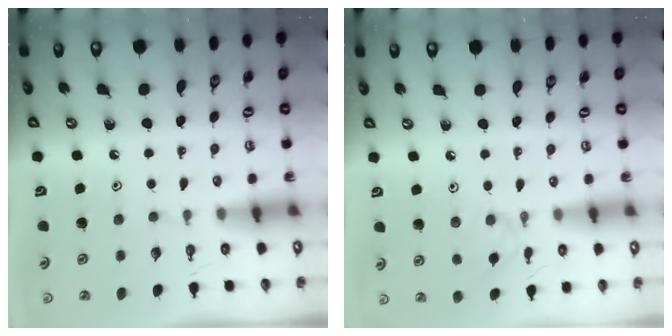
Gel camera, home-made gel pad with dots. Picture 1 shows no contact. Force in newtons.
{"total": 1.8, "press": 1.8, "slide": 0.3}